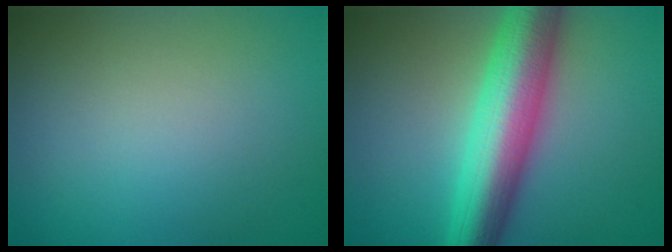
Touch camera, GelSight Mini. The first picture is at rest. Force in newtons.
{"total": 9.5, "press": 9.5, "slide": 0.2}